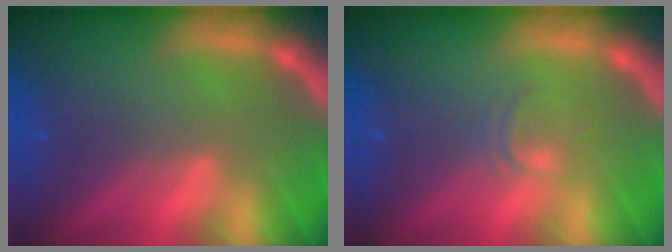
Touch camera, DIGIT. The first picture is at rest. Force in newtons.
{"total": 1.4}